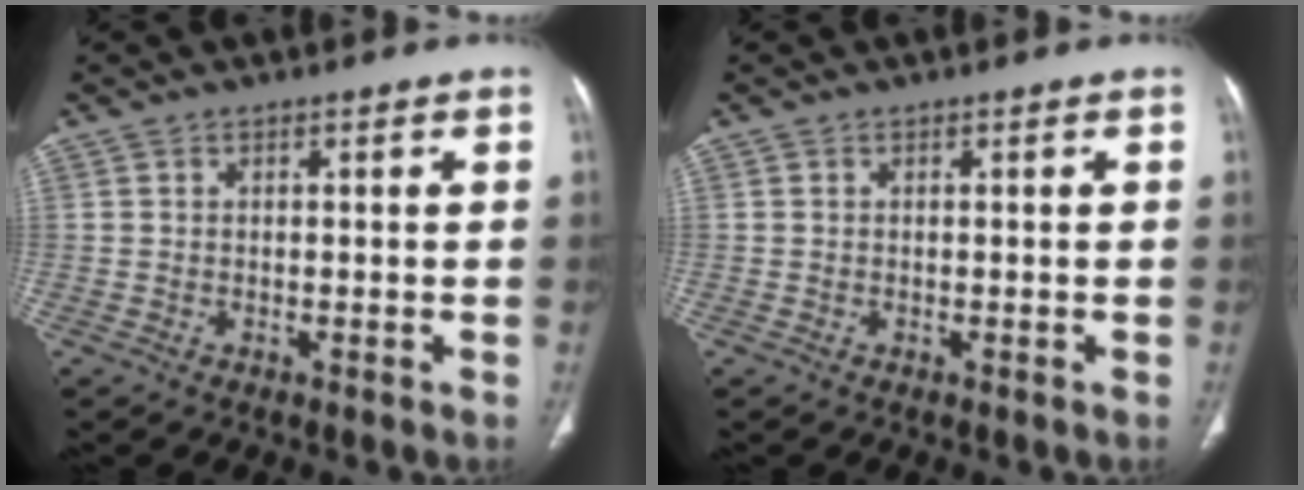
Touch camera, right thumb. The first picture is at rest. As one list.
[{"total": 0.0}]